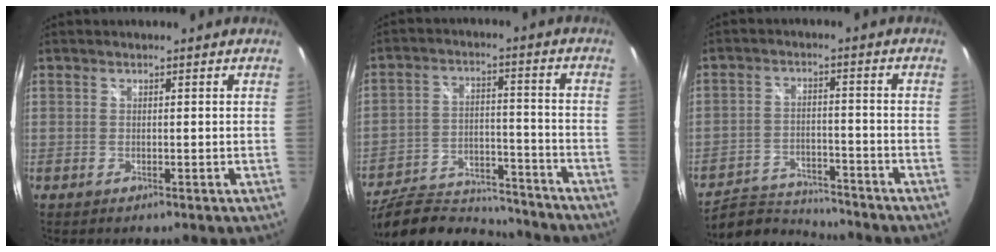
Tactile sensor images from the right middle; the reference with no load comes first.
{"total": 19.9, "force": [-17.3, 6.1, 7.8], "torque": [-0.154, -0.005, -0.253]}
{"total": 9.3, "force": [-9.0, 1.7, 1.8], "torque": [-0.060, 0.002, -0.155]}